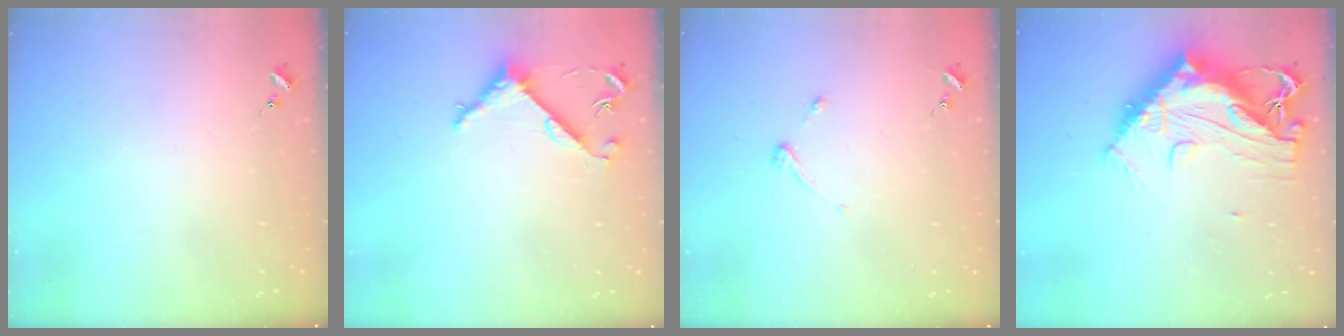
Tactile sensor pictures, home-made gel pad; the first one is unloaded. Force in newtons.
{"total": 5.6, "press": 5.6, "slide": 0.2}
{"total": 3.8, "press": 3.8, "slide": 0.5}
{"total": 16.4, "press": 16.3, "slide": 1.5}